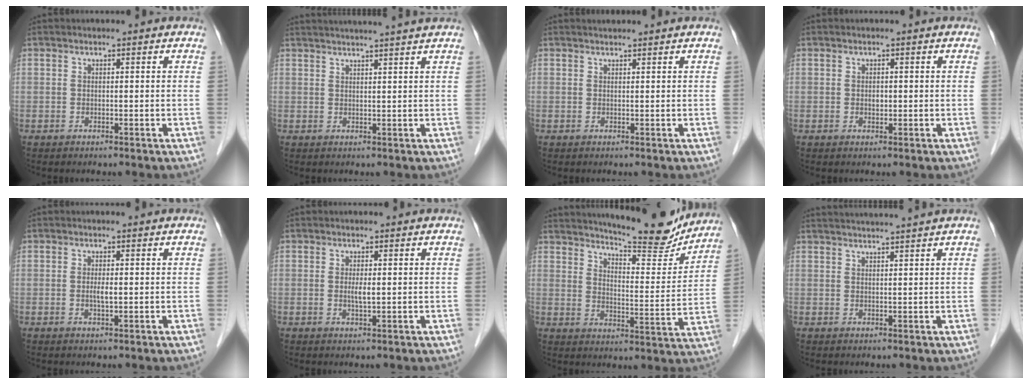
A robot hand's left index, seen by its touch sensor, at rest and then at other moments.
{"total": 9.5, "force": [8.6, -1.5, 3.7], "torque": [-0.051, 0.015, 0.109]}
{"total": 1.2, "force": [1.1, 0.0, 0.3], "torque": [-0.007, 0.011, 0.022]}
{"total": 0.8, "force": [0.0, 0.6, 0.6], "torque": [-0.010, 0.000, -0.001]}
{"total": 1.3, "force": [0.0, 0.2, 1.2], "torque": [-0.026, -0.003, -0.001]}
{"total": 1.5, "force": [0.2, 0.2, 1.5], "torque": [-0.031, -0.003, 0.002]}
{"total": 17.0, "force": [15.7, 2.2, 6.2], "torque": [-0.092, -0.037, 0.208]}
{"total": 6.7, "force": [6.2, -1.7, 2.2], "torque": [-0.027, 0.015, 0.088]}